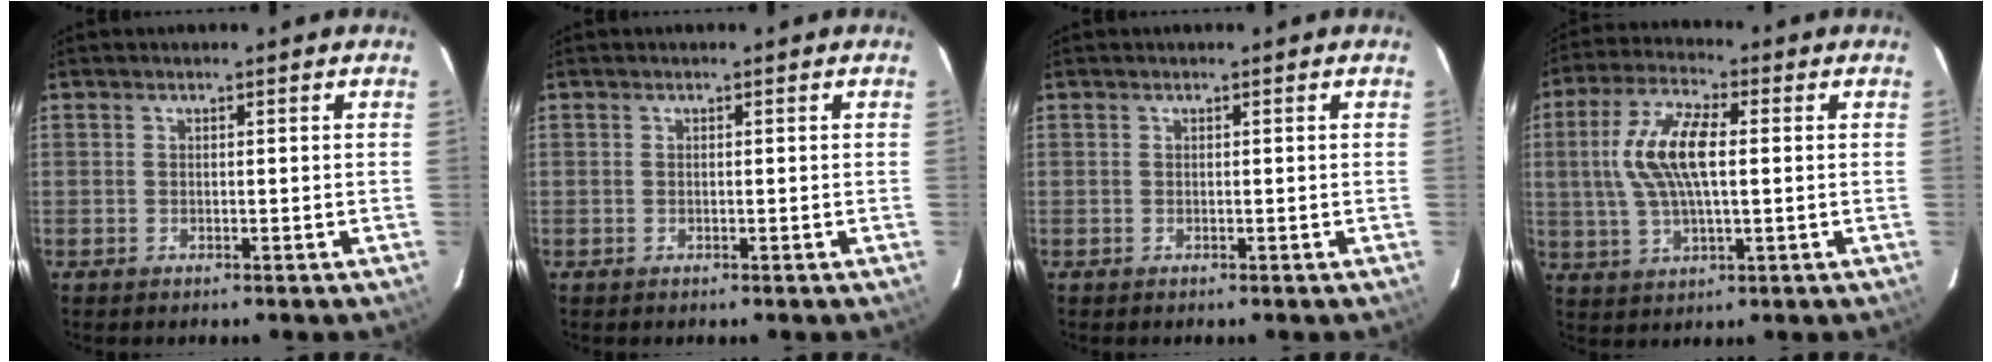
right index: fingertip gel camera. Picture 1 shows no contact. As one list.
[{"total": 0.0}, {"total": 0.0}, {"total": 12.3, "force": [1.4, 4.7, 11.2], "torque": [-0.229, 0.014, 0.027]}]